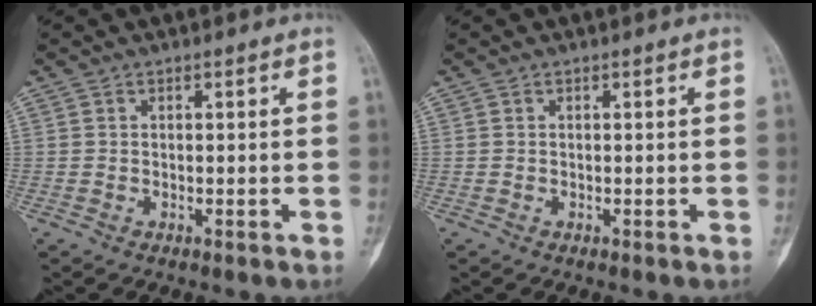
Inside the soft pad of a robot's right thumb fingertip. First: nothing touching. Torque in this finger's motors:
{"motor_torque": [0.02, 0.15, -0.01, 0.01, 0.02]}